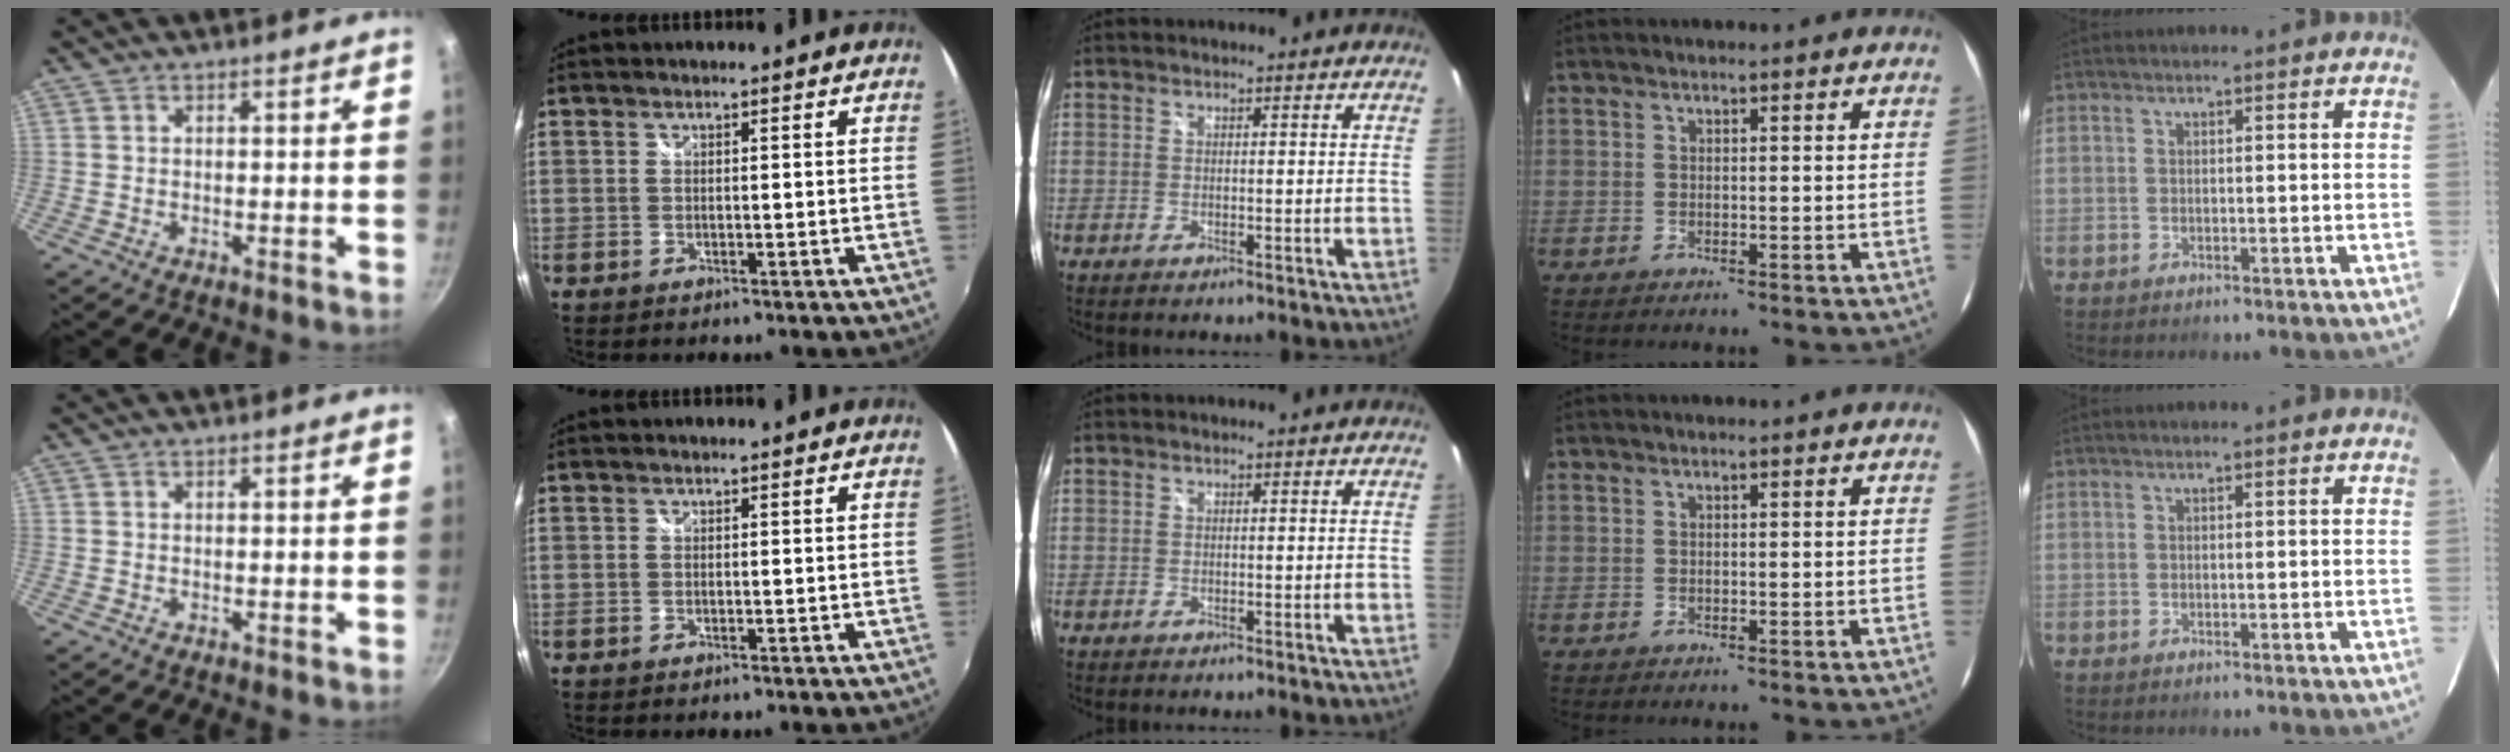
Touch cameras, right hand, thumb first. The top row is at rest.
{}